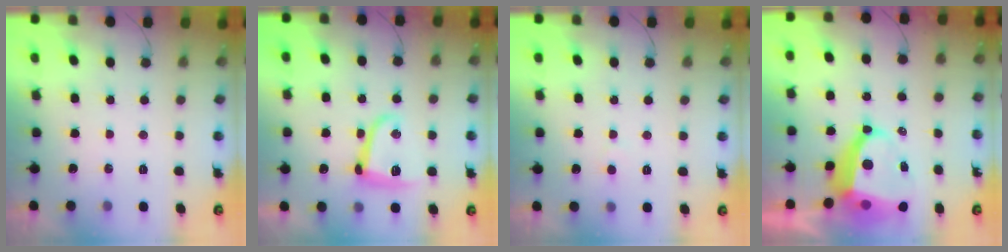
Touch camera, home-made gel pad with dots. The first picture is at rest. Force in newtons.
{"total": 10.3, "press": 10.3, "slide": 0.8}
{"total": 2.7, "press": 2.7, "slide": 0.2}
{"total": 11.2, "press": 11.1, "slide": 1.2}